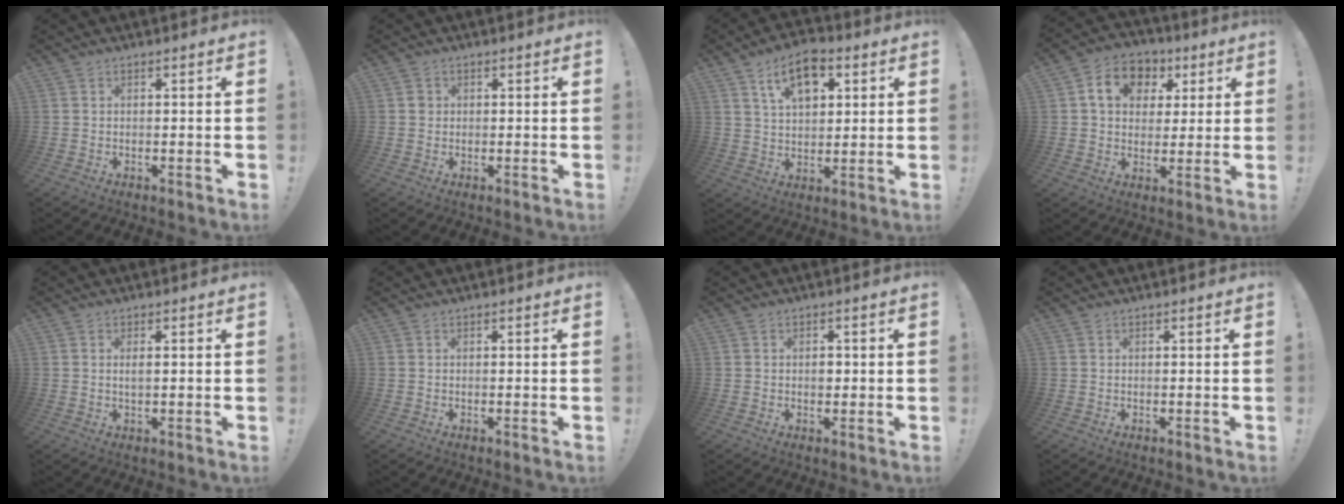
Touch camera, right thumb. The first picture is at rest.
{"total": 1.3, "force": [0.1, 1.3, 0.3], "torque": [0.006, -0.001, -0.002]}
{"total": 11.5, "force": [5.8, 7.0, 7.2], "torque": [-0.113, -0.011, 0.104]}
{"total": 11.9, "force": [4.1, 9.5, 5.9], "torque": [-0.086, -0.002, 0.079]}
{"total": 1.6, "force": [0.2, 0.3, 1.5], "torque": [-0.028, -0.002, 0.002]}
{"total": 0.0}
{"total": 2.0, "force": [-0.2, 1.6, 1.2], "torque": [-0.010, 0.001, -0.007]}
{"total": 0.0}